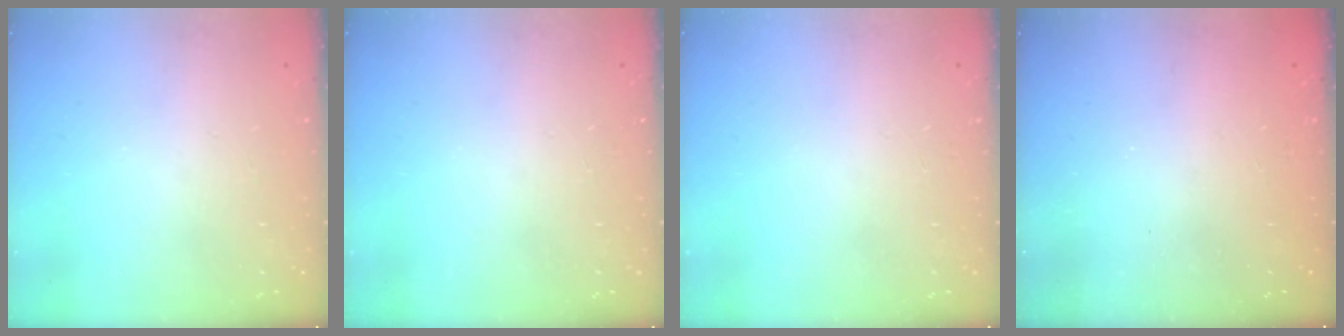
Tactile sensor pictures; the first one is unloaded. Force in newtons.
{"total": 0.0}
{"total": 0.0}
{"total": 2.4, "press": 2.3, "slide": 0.8}